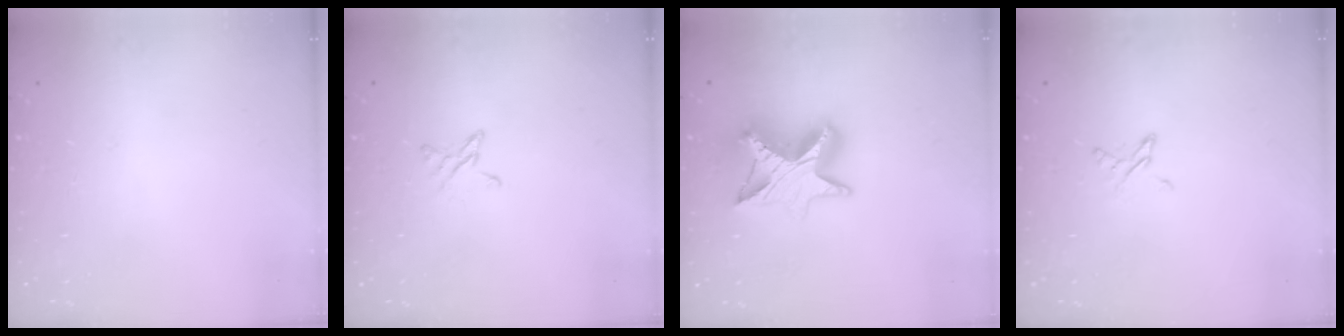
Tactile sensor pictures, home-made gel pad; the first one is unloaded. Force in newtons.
{"total": 4.2, "press": 4.2, "slide": 0.5}
{"total": 11.2, "press": 11.2, "slide": 0.7}
{"total": 3.8, "press": 3.7, "slide": 0.4}